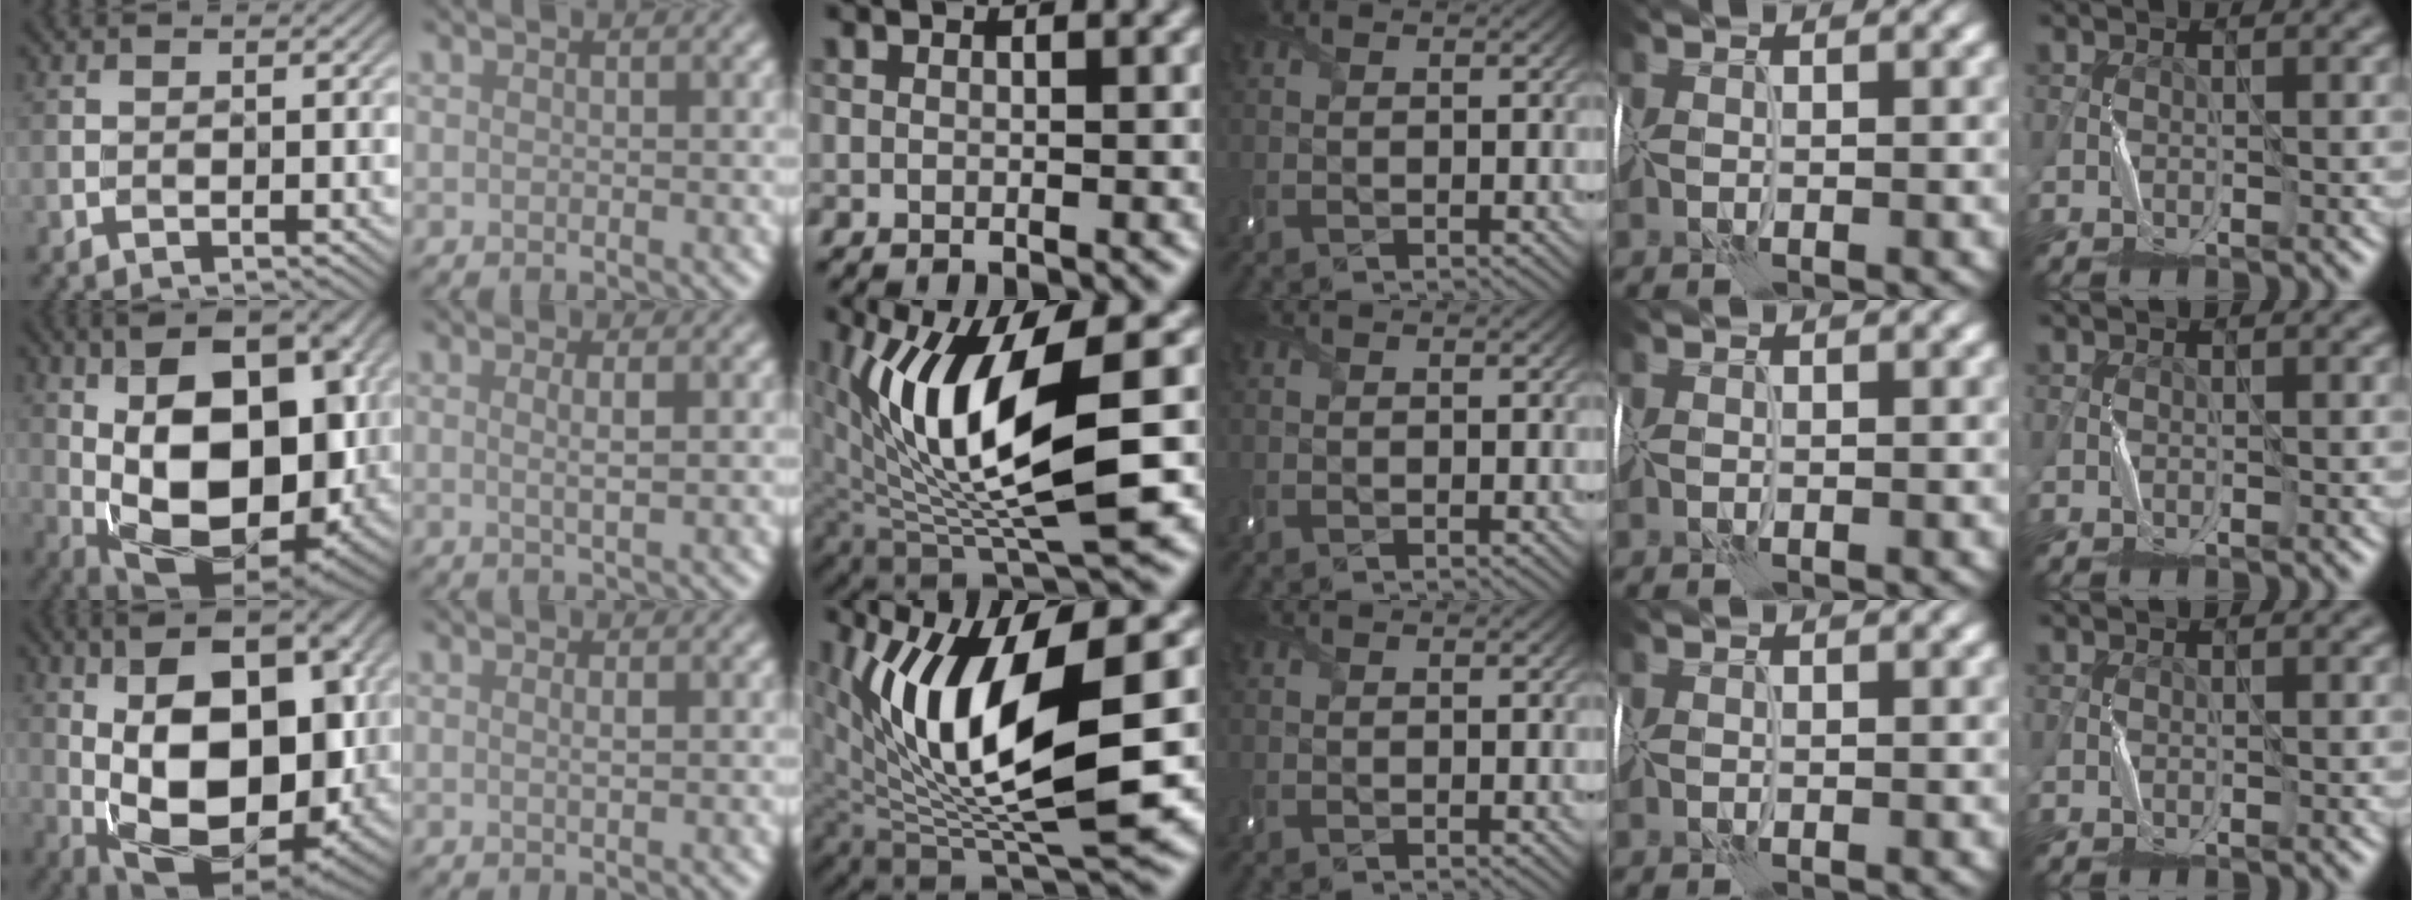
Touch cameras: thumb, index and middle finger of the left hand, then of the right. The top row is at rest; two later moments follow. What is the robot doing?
{"motion": "wrap", "object": "sponge"}